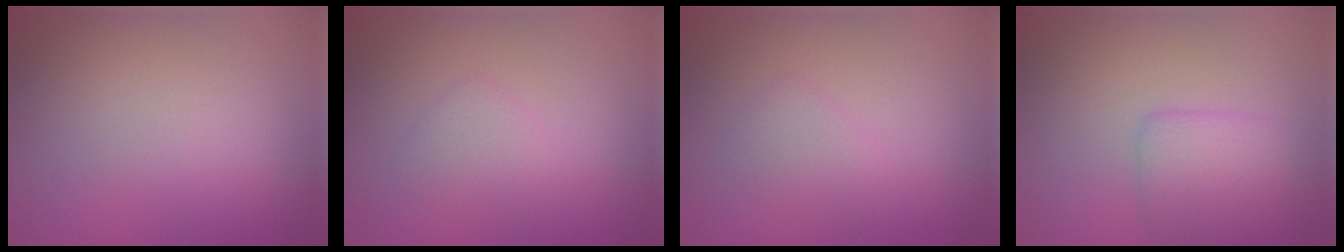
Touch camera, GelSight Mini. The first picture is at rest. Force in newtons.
{"total": 1.5, "press": 1.5, "slide": 0.0}
{"total": 1.4, "press": 1.4, "slide": 0.1}
{"total": 2.6, "press": 2.6, "slide": 0.0}